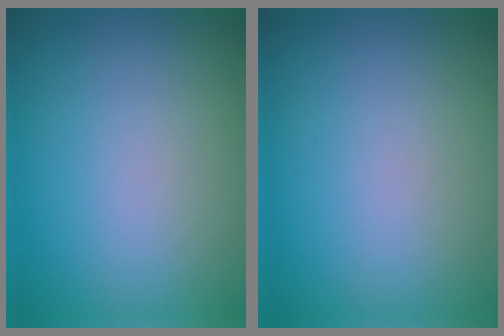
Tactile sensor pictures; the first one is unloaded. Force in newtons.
{"total": 0.0}